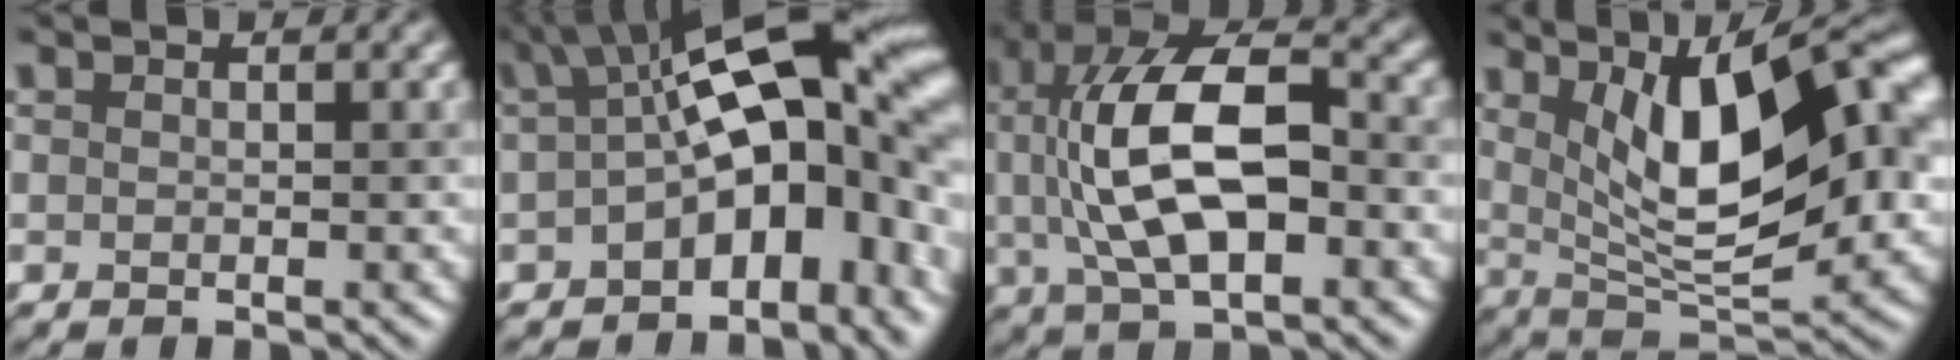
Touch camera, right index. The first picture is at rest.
{"total": 13.6, "force": [-0.3, 6.4, 12.0], "torque": [-0.148, 0.023, -0.012]}
{"total": 11.3, "force": [0.4, 5.0, 10.1], "torque": [-0.186, 0.023, 0.003]}
{"total": 11.0, "force": [2.5, 3.7, 10.1], "torque": [-0.150, 0.008, 0.044]}